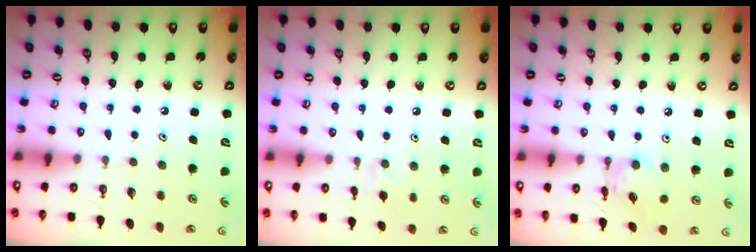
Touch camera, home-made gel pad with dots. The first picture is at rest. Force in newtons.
{"total": 7.1, "press": 7.0, "slide": 0.9}
{"total": 3.3, "press": 3.3, "slide": 0.3}